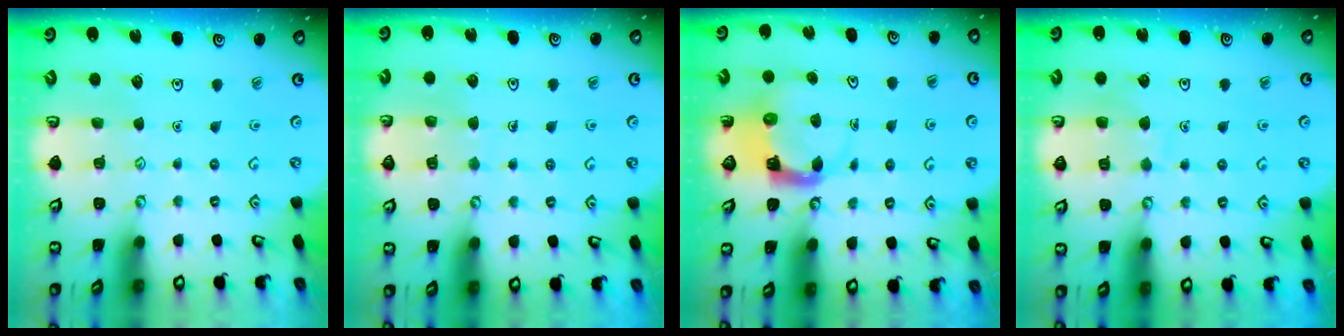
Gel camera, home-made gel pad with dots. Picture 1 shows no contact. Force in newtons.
{"total": 5.9, "press": 5.9, "slide": 0.5}
{"total": 4.2, "press": 4.2, "slide": 0.3}
{"total": 6.3, "press": 6.2, "slide": 0.6}